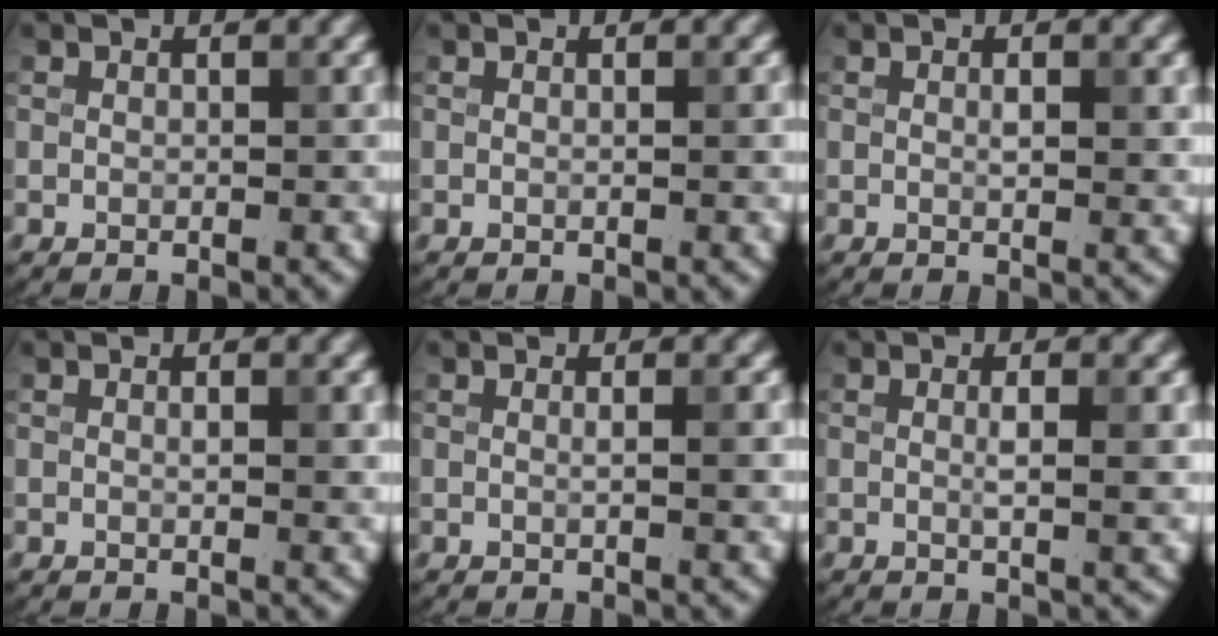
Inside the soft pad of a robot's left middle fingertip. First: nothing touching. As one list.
[{"total": 0.9, "force": [0.1, 0.2, 0.9], "torque": [-0.008, 0.001, -0.001]}, {"total": 1.8, "force": [0.3, 0.5, 1.7], "torque": [-0.026, -0.003, 0.006]}, {"total": 1.3, "force": [0.2, 0.3, 1.2], "torque": [-0.018, -0.003, 0.004]}, {"total": 1.7, "force": [0.1, 0.4, 1.6], "torque": [-0.020, 0.003, -0.002]}, {"total": 2.4, "force": [0.3, 0.5, 2.4], "torque": [-0.036, -0.002, 0.004]}]